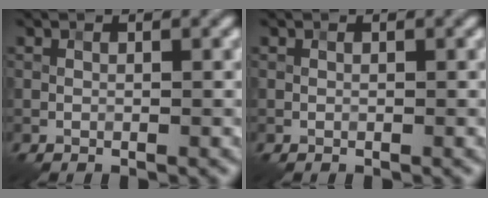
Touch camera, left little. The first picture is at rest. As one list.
[{"total": 0.0}]